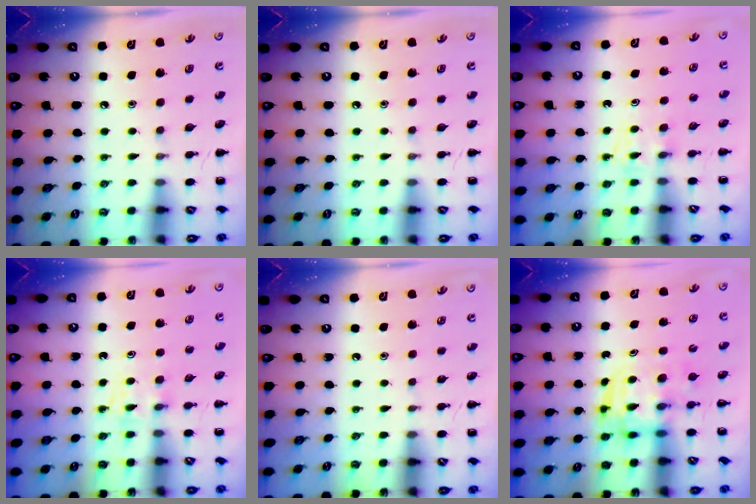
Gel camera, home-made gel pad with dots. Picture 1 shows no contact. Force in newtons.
{"total": 0.0}
{"total": 2.5, "press": 2.2, "slide": 1.1}
{"total": 2.5, "press": 2.2, "slide": 1.1}
{"total": 0.0}
{"total": 3.0, "press": 3.0, "slide": 0.3}